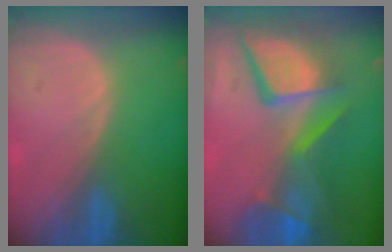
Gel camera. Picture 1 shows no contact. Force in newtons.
{"total": 13.1, "press": 10.8, "slide": 7.5}